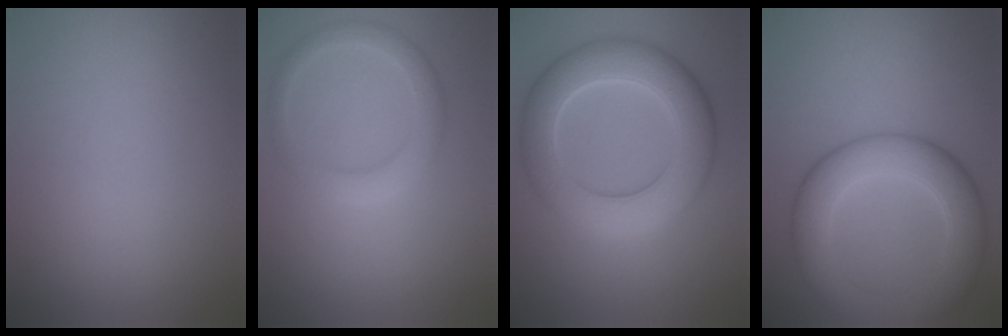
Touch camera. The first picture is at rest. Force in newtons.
{"total": 2.9, "press": 2.9, "slide": 0.1}
{"total": 8.2, "press": 8.2, "slide": 0.4}
{"total": 7.4, "press": 7.4, "slide": 0.3}